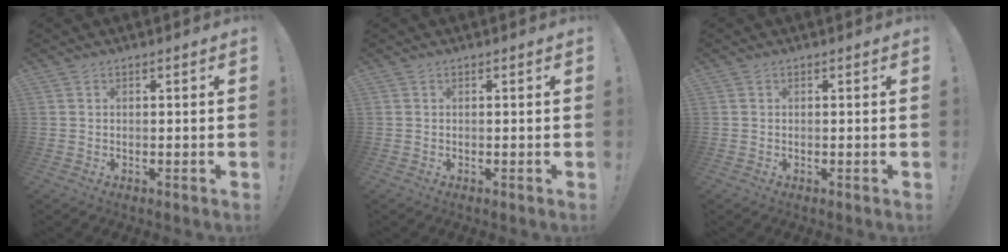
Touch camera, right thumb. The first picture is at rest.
{"total": 0.0}
{"total": 0.0}